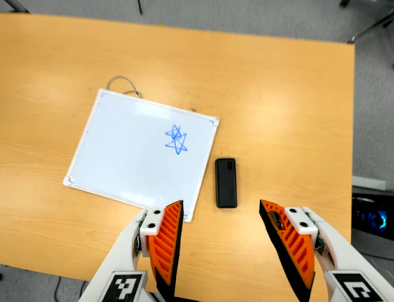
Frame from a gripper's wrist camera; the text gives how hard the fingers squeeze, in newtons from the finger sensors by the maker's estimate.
{"total": 0.0}